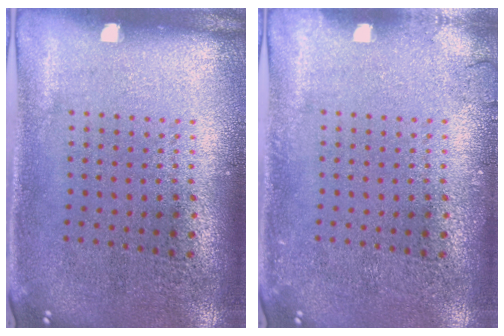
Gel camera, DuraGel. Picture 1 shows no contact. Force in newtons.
{"total": 1.0, "press": 1.0, "slide": 0.1}